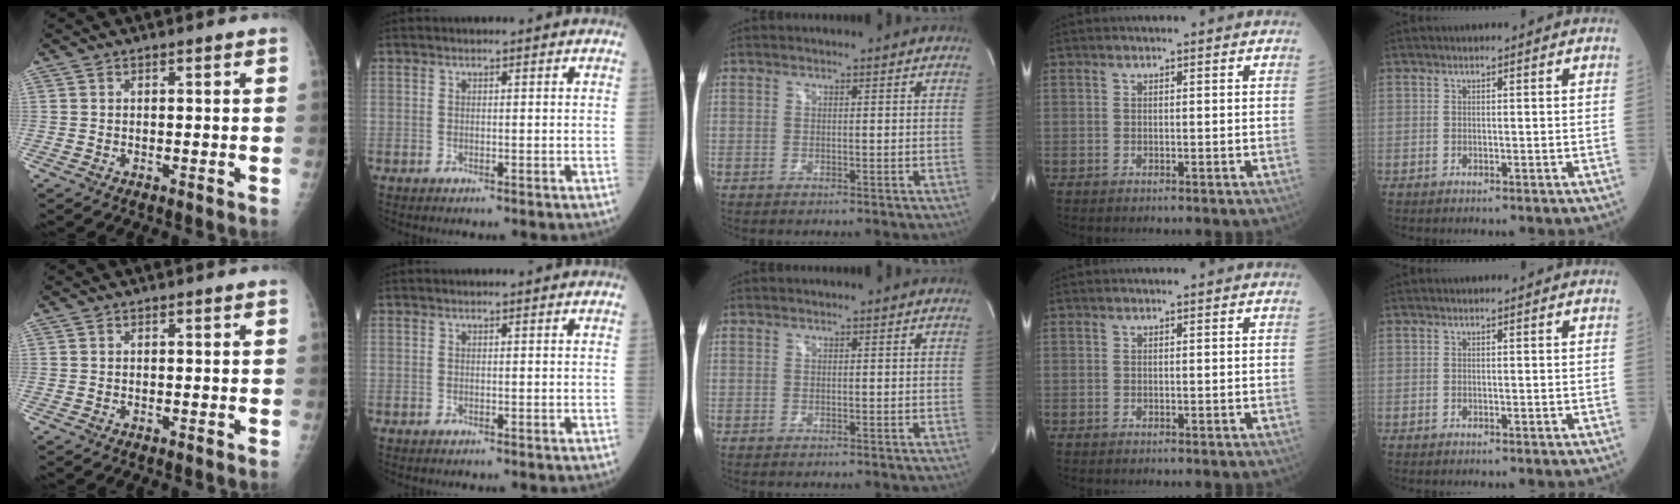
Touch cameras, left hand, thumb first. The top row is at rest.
{}